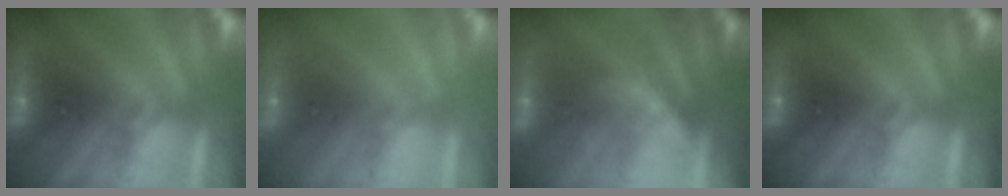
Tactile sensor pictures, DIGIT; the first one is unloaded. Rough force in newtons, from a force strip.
{"total": 3.1}
{"total": 2.0}
{"total": 0.0}